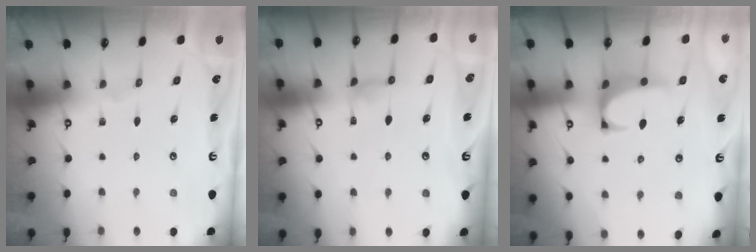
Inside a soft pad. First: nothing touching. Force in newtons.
{"total": 1.3, "press": 1.2, "slide": 0.4}
{"total": 1.5, "press": 1.3, "slide": 0.8}